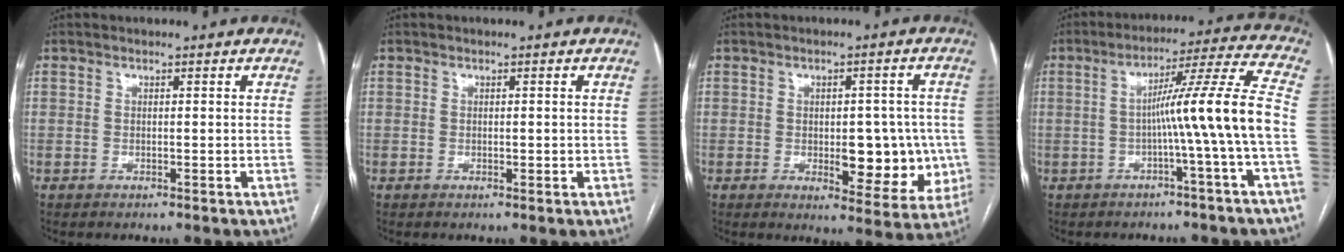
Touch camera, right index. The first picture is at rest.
{"total": 0.9, "force": [0.0, 0.5, 0.7], "torque": [-0.010, 0.000, 0.002]}
{"total": 10.4, "force": [-1.4, 4.9, 9.1], "torque": [-0.098, 0.006, -0.005]}
{"total": 11.3, "force": [-2.4, -2.4, 10.8], "torque": [-0.160, 0.021, -0.037]}